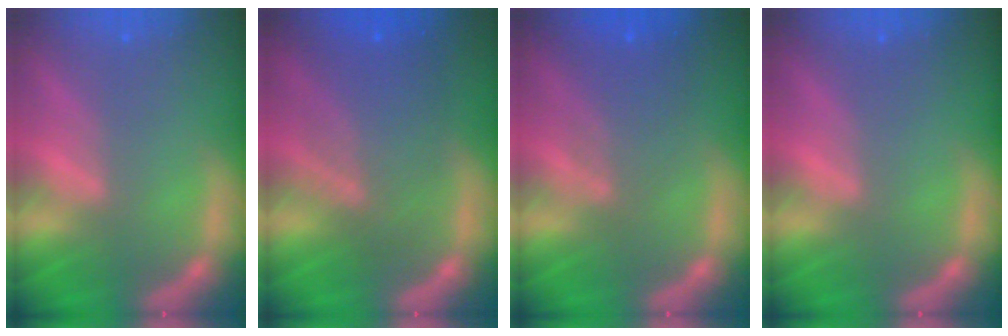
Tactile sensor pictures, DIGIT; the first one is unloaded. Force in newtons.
{"total": 7.0}
{"total": 4.1}
{"total": 0.0}